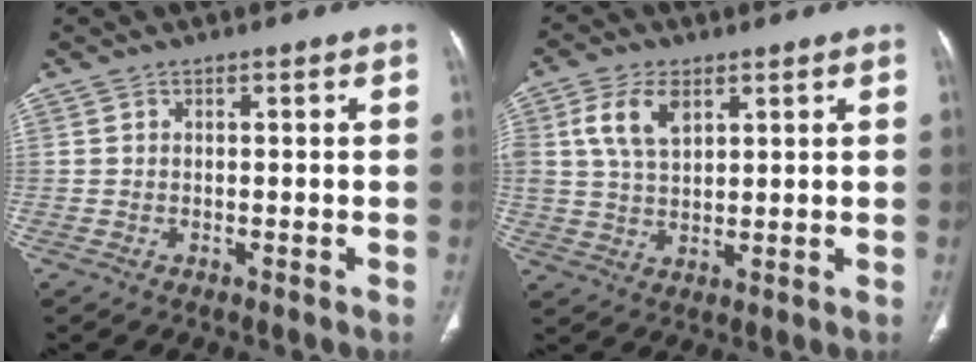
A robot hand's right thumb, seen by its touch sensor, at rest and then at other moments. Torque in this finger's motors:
{"motor_torque": [0.31, 0.31, 0.78, 0.53, 0.14]}